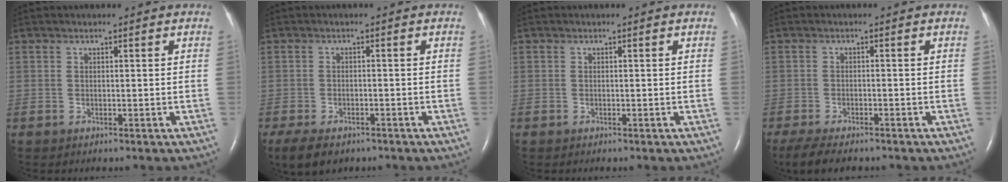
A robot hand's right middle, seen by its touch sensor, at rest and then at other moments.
{"total": 6.4, "force": [-4.6, 3.0, 3.4], "torque": [-0.058, -0.011, -0.065]}
{"total": 0.0}
{"total": 7.3, "force": [-5.9, 1.9, 3.9], "torque": [-0.066, -0.017, -0.089]}